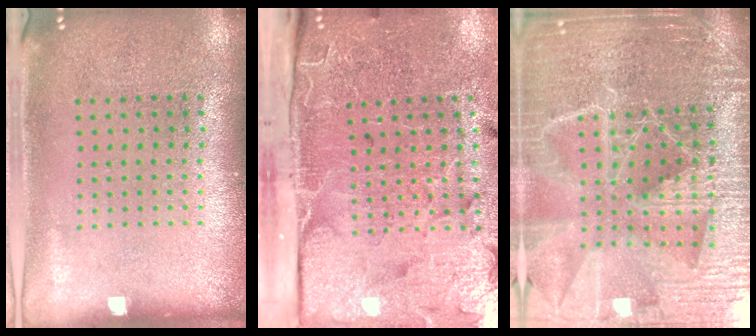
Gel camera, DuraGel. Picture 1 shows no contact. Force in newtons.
{"total": 5.0, "press": 3.9, "slide": 3.1}
{"total": 5.3, "press": 4.8, "slide": 2.3}